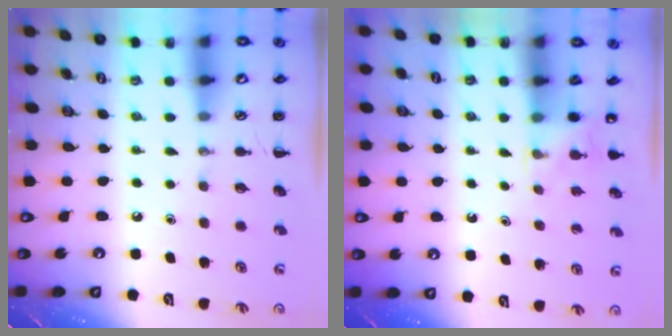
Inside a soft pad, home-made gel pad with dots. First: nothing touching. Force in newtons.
{"total": 3.9, "press": 3.7, "slide": 1.3}